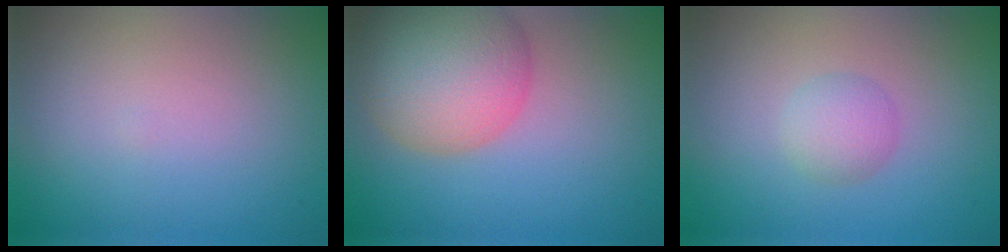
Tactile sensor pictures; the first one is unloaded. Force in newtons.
{"total": 9.6, "press": 9.5, "slide": 0.6}
{"total": 2.1, "press": 2.1, "slide": 0.1}